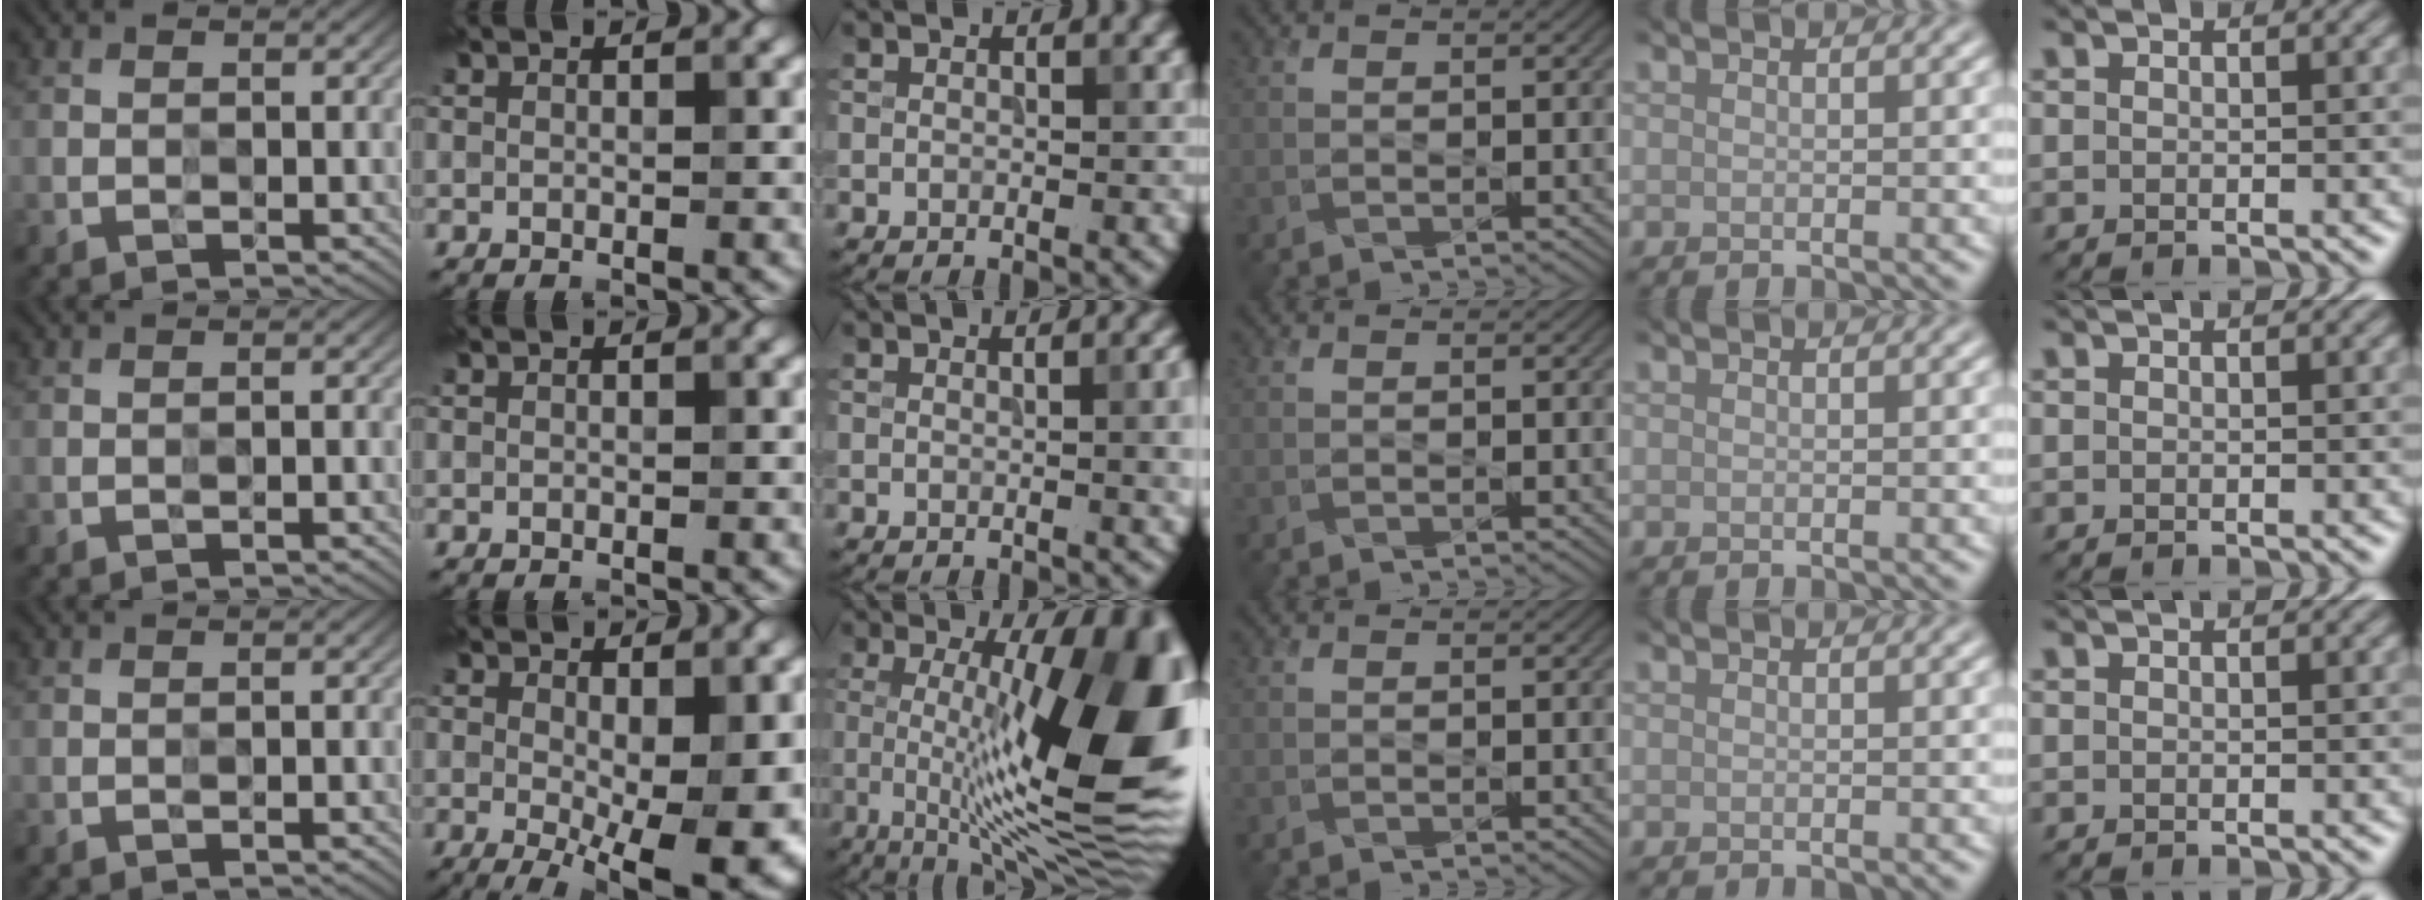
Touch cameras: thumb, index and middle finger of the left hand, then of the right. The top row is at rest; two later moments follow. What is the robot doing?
{"motion": "press", "object": "grip strengthener"}